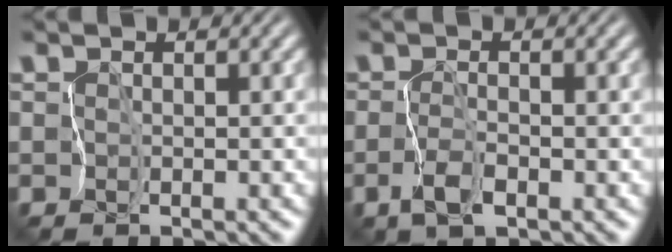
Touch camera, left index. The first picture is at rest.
{"total": 1.5, "force": [-0.6, 0.5, 1.3], "torque": [-0.030, 0.005, -0.012]}